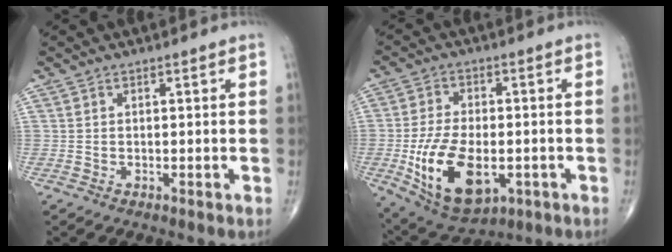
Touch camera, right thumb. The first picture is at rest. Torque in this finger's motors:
{"motor_torque": [-0.14, 1.11, 0.84, 0.61, 0.42]}